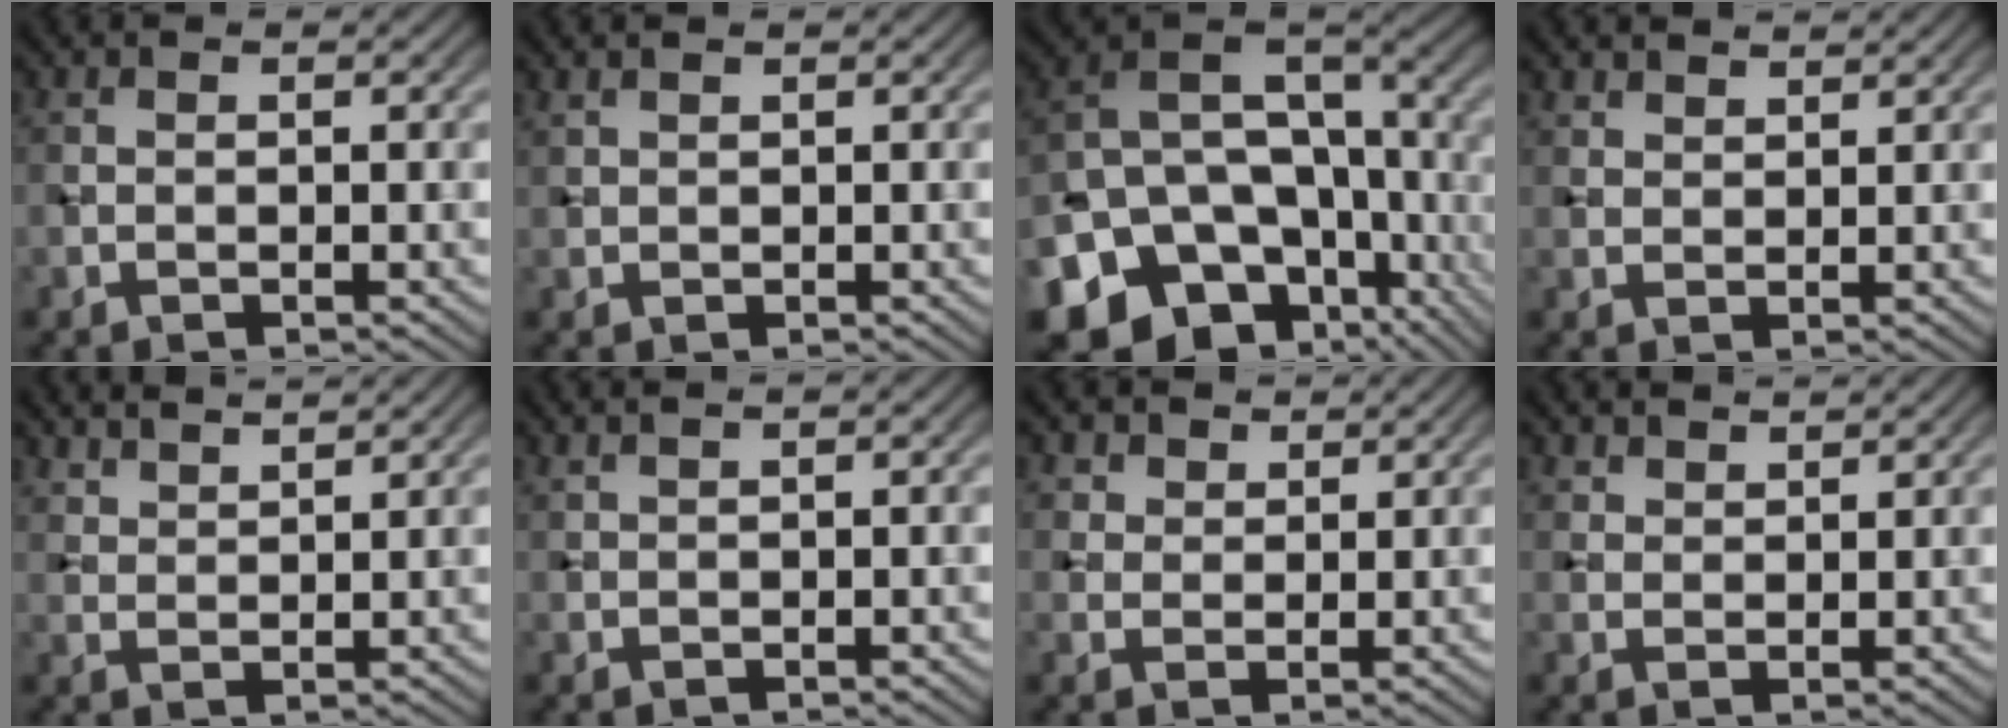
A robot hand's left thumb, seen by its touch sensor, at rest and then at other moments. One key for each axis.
{"total": 1.1, "fx": 1.0, "fy": 0.4, "fz": 0.3, "tx": -0.014, "ty": 0.004, "tz": 0.026}
{"total": 19.5, "fx": -9.8, "fy": 14.2, "fz": 9.1, "tx": -0.224, "ty": -0.030, "tz": -0.119}
{"total": 2.5, "fx": 2.2, "fy": 0.8, "fz": 0.8, "tx": -0.017, "ty": -0.002, "tz": 0.048}
{"total": 4.5, "fx": 4.1, "fy": 1.0, "fz": 1.7, "tx": -0.034, "ty": -0.008, "tz": 0.090}
{"total": 1.2, "fx": 1.1, "fy": 0.1, "fz": 0.4, "tx": -0.016, "ty": 0.005, "tz": 0.025}
{"total": 3.7, "fx": 2.6, "fy": 2.3, "fz": 1.1, "tx": -0.034, "ty": -0.008, "tz": 0.062}
{"total": 3.5, "fx": 3.1, "fy": 1.1, "fz": 1.1, "tx": -0.023, "ty": -0.010, "tz": 0.072}